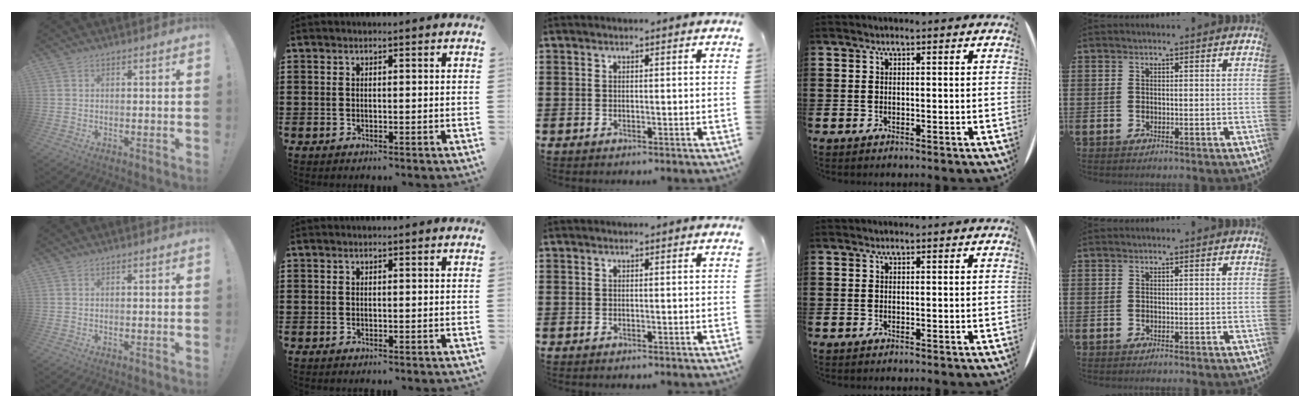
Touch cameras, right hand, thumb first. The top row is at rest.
{}